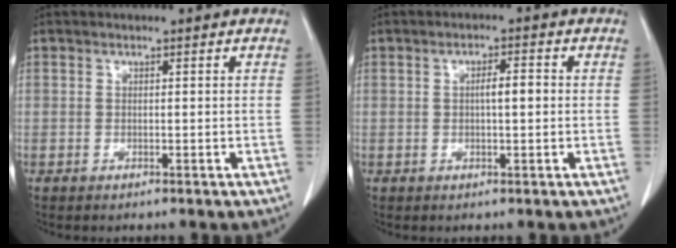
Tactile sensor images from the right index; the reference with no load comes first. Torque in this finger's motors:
{"motor_torque": [0.49, -0.13, 0.24, 0.06]}